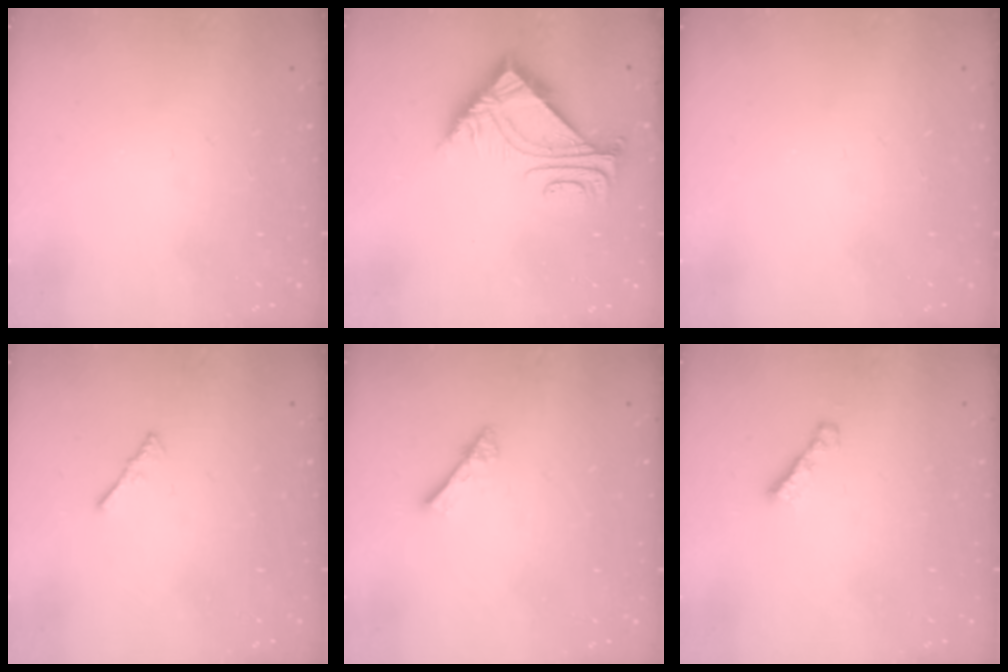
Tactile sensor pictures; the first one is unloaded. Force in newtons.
{"total": 6.5, "press": 6.4, "slide": 0.9}
{"total": 0.0}
{"total": 1.5, "press": 1.4, "slide": 0.4}
{"total": 2.8, "press": 2.8, "slide": 0.3}
{"total": 2.3, "press": 2.3, "slide": 0.4}